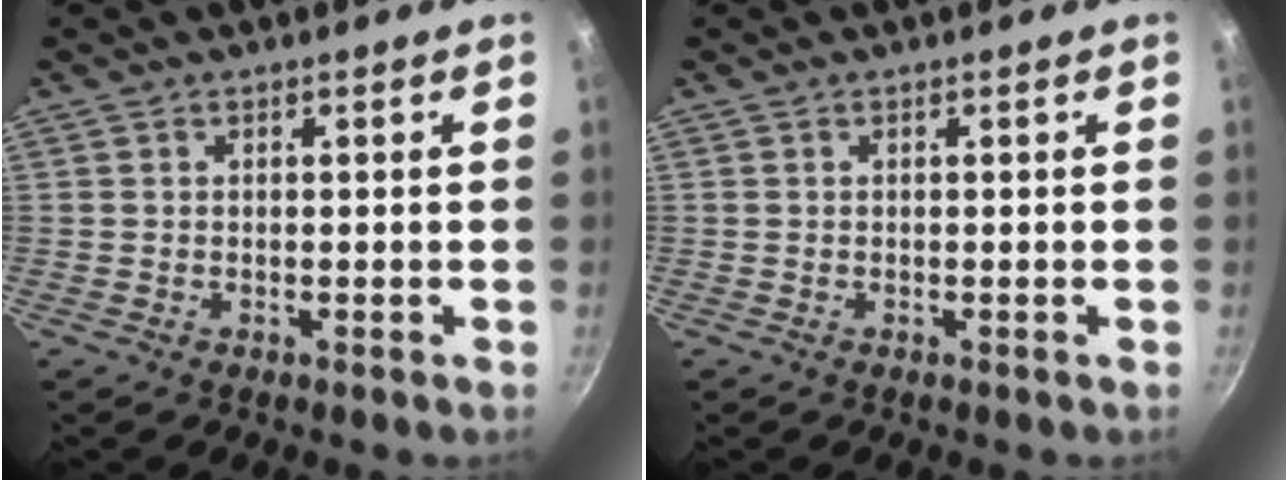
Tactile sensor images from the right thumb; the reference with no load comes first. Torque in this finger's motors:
{"motor_torque": [-0.22, -0.12, 0.08, 0.03, 0.01]}